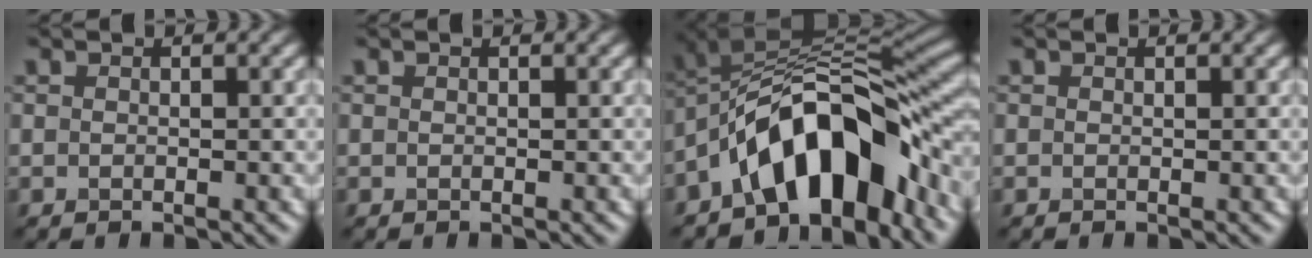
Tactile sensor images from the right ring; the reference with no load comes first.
{"total": 0.0}
{"total": 11.9, "force": [-5.4, 5.5, 9.0], "torque": [-0.117, 0.025, -0.102]}
{"total": 0.0}